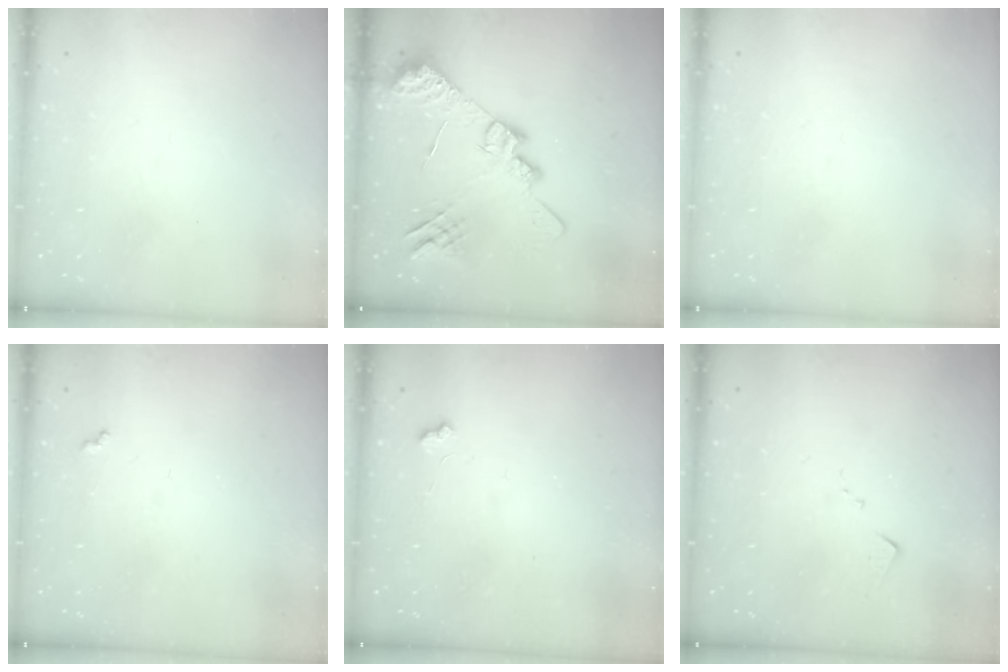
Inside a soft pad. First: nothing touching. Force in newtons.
{"total": 18.1, "press": 18.1, "slide": 1.6}
{"total": 0.0}
{"total": 4.6, "press": 4.5, "slide": 0.7}
{"total": 2.3, "press": 2.3, "slide": 0.4}
{"total": 4.8, "press": 4.7, "slide": 0.4}